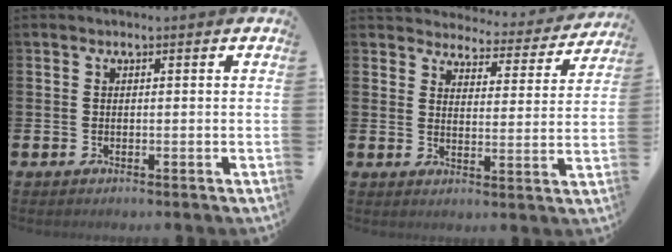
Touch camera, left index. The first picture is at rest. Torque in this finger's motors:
{"motor_torque": [0.99, -1.14, 0.17, -0.01]}